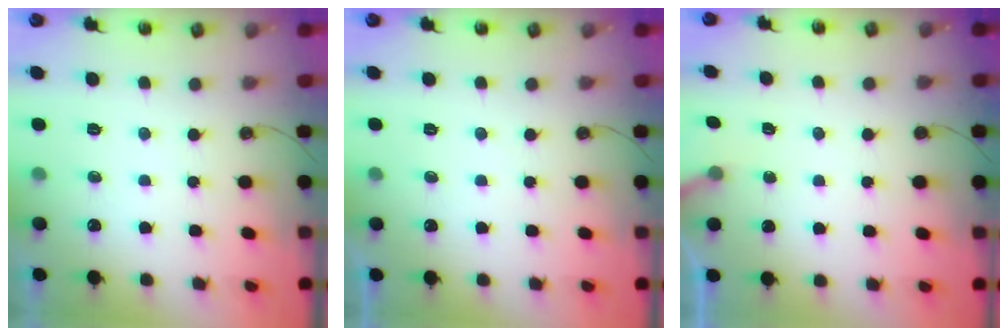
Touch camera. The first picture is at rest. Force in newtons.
{"total": 0.0}
{"total": 4.2, "press": 4.2, "slide": 0.3}